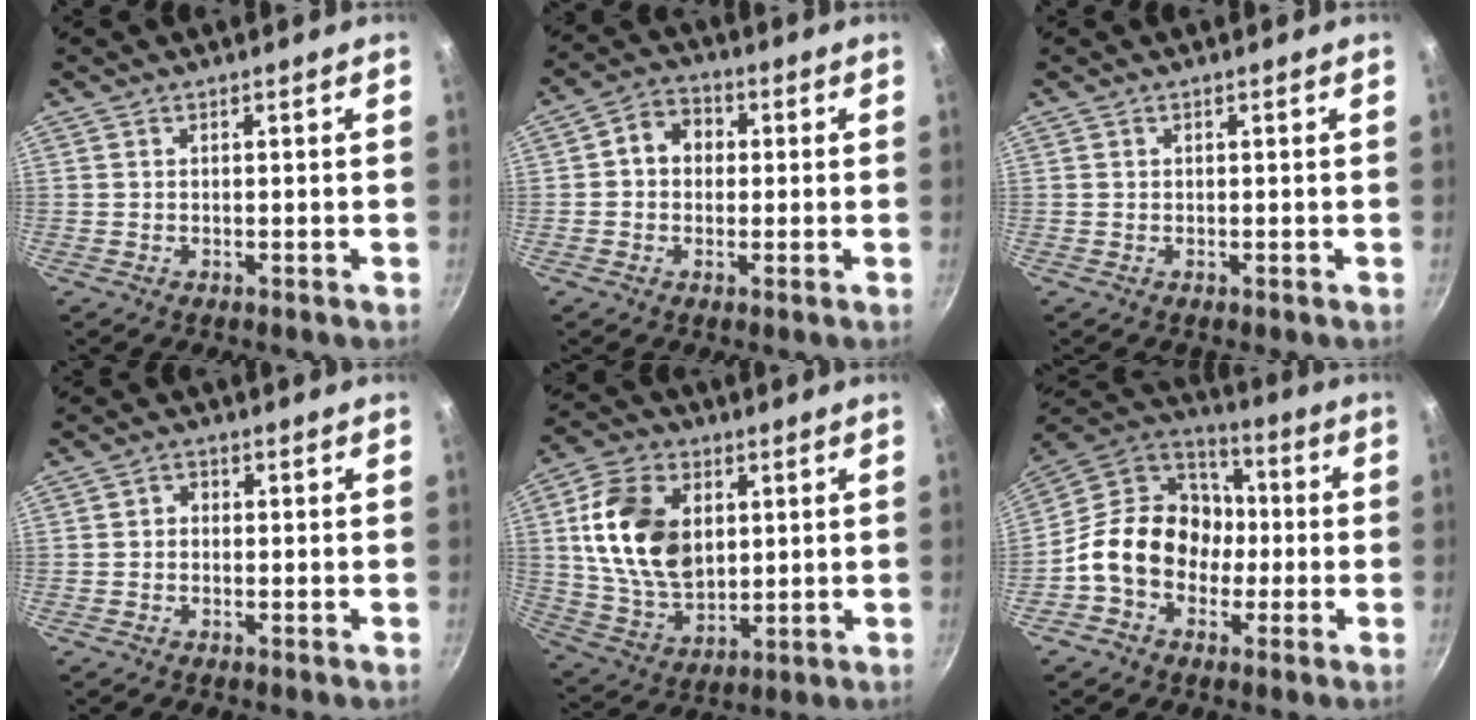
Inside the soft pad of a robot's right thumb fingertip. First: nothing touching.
{"total": 6.3, "force": [0.6, 5.3, 3.4], "torque": [-0.028, 0.014, -0.005]}
{"total": 0.0}
{"total": 1.7, "force": [-0.3, 1.5, 0.8], "torque": [-0.011, 0.008, -0.009]}
{"total": 17.2, "force": [3.2, 11.8, 12.1], "torque": [-0.207, -0.007, 0.067]}
{"total": 17.1, "force": [-2.6, 13.9, 9.5], "torque": [-0.114, 0.052, -0.063]}